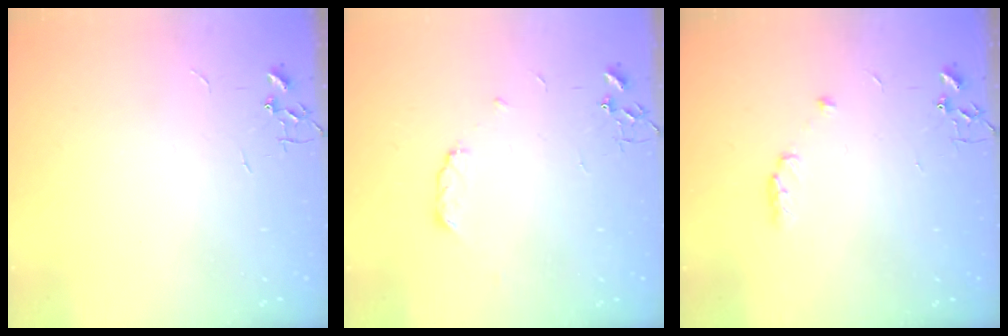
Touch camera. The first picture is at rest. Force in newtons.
{"total": 5.0, "press": 4.9, "slide": 0.6}
{"total": 5.3, "press": 5.2, "slide": 0.8}